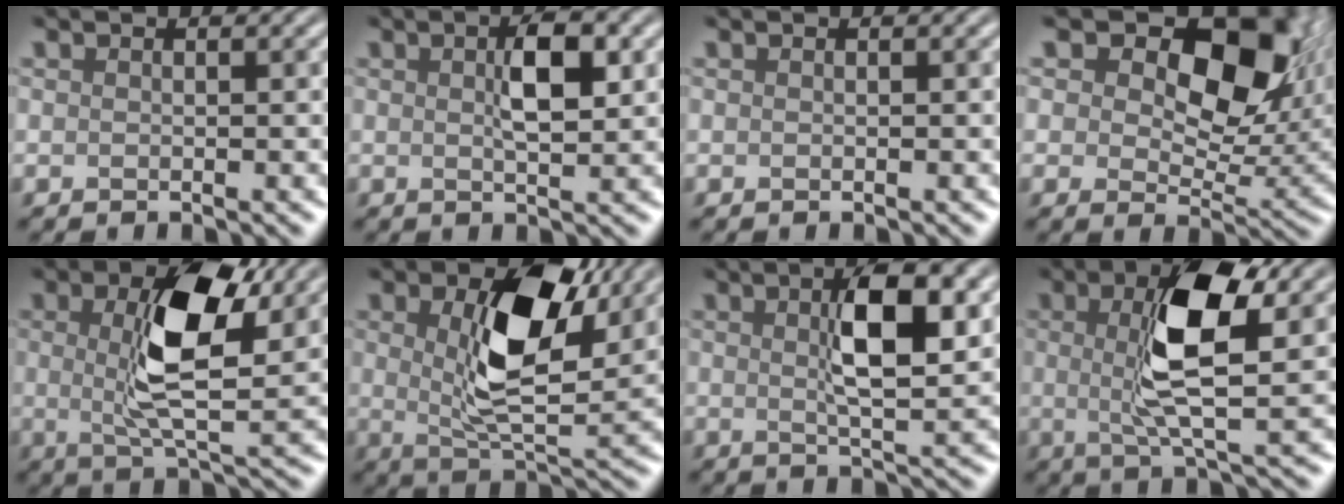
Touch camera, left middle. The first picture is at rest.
{"total": 3.8, "force": [0.9, 1.3, 3.5], "torque": [-0.062, 0.004, 0.014]}
{"total": 0.0}
{"total": 12.8, "force": [4.8, 7.5, 9.2], "torque": [-0.130, -0.006, 0.078]}
{"total": 8.6, "force": [2.2, 3.5, 7.5], "torque": [-0.133, 0.000, 0.035]}
{"total": 9.5, "force": [2.9, 4.7, 7.8], "torque": [-0.140, -0.004, 0.049]}
{"total": 6.7, "force": [1.6, 2.0, 6.2], "torque": [-0.098, 0.007, 0.024]}
{"total": 8.2, "force": [1.7, 2.7, 7.5], "torque": [-0.135, 0.004, 0.026]}